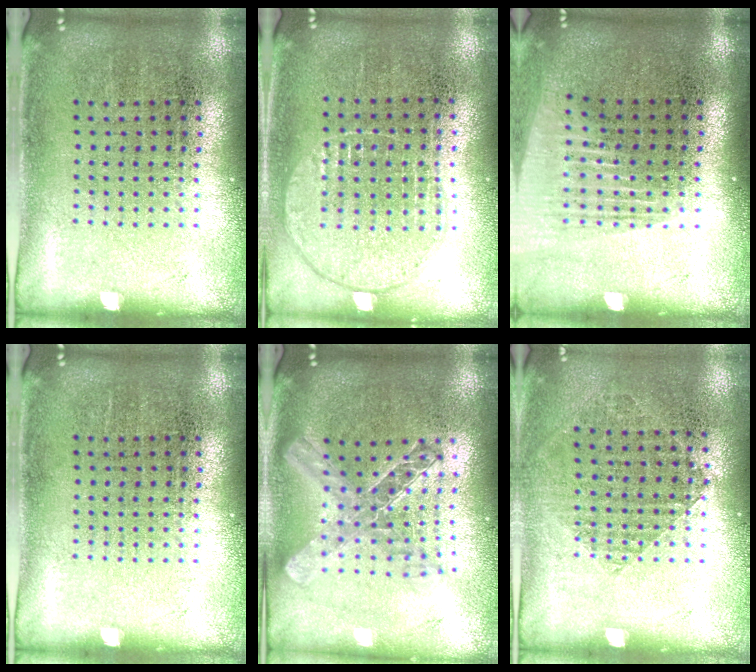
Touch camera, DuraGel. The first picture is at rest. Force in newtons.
{"total": 1.0, "press": 0.9, "slide": 0.4}
{"total": 1.4, "press": 1.2, "slide": 0.7}
{"total": 0.0}
{"total": 1.8, "press": 1.5, "slide": 1.0}
{"total": 0.9, "press": 0.8, "slide": 0.3}